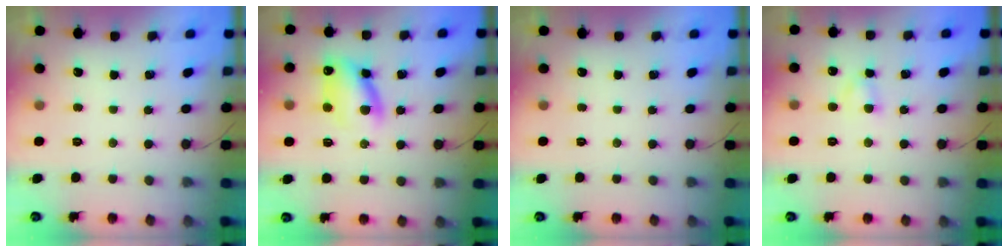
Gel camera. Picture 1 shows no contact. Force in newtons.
{"total": 11.0, "press": 10.9, "slide": 1.4}
{"total": 0.0}
{"total": 2.5, "press": 2.3, "slide": 1.0}